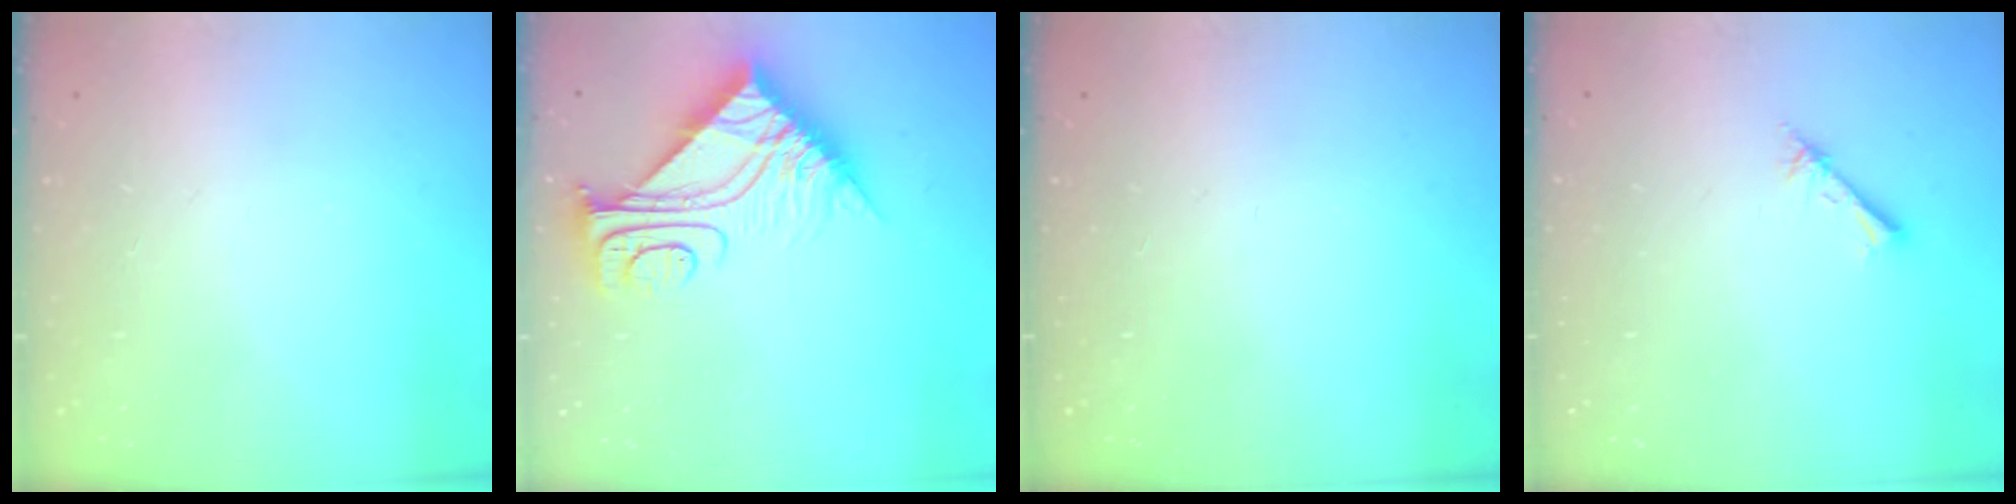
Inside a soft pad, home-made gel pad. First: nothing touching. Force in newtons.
{"total": 9.9, "press": 9.9, "slide": 0.9}
{"total": 0.0}
{"total": 2.7, "press": 2.6, "slide": 0.3}